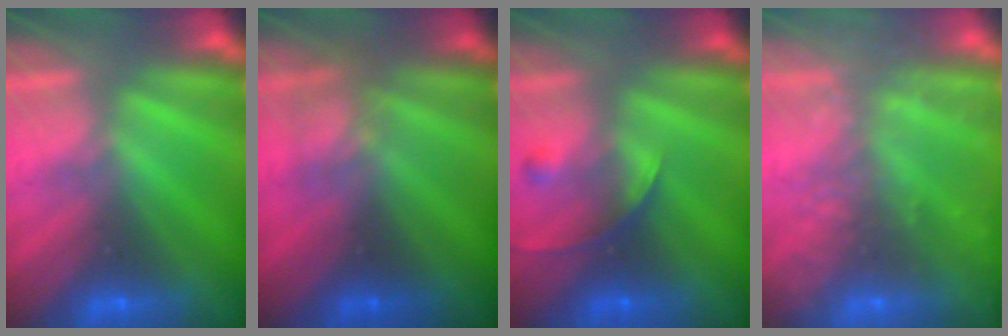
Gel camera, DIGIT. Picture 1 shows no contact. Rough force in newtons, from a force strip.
{"total": 2.4}
{"total": 2.4}
{"total": 7.7}